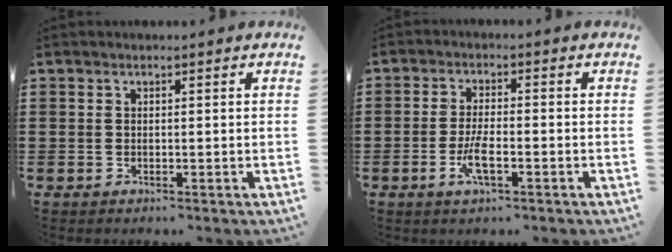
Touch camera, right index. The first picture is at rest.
{"total": 4.1, "force": [-1.8, 1.0, 3.6], "torque": [-0.080, -0.003, -0.037]}